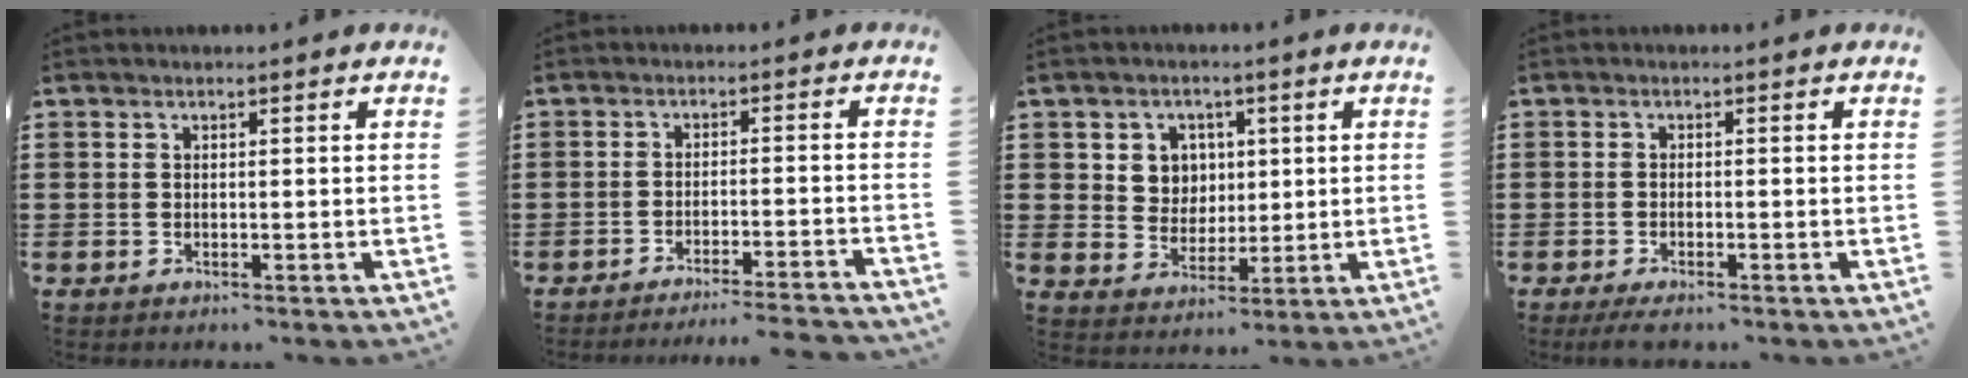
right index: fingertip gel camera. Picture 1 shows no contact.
{"total": 3.4, "force": [-3.2, -0.7, 0.8], "torque": [-0.015, -0.008, -0.066]}
{"total": 5.1, "force": [1.5, 4.8, 1.2], "torque": [-0.039, 0.012, 0.025]}
{"total": 1.6, "force": [-1.3, 0.1, 0.8], "torque": [-0.014, -0.002, -0.024]}